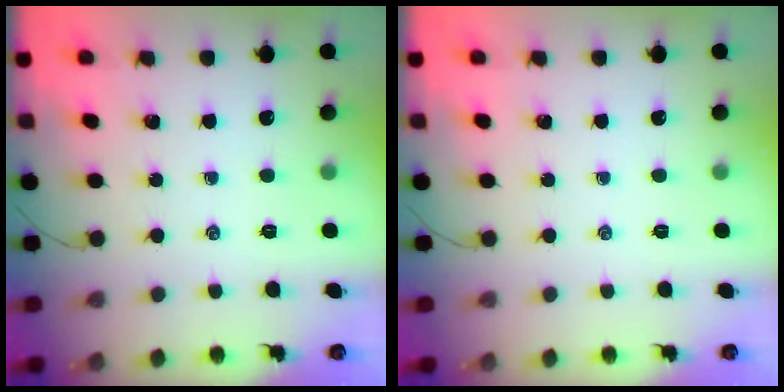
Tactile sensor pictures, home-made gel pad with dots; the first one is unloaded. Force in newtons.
{"total": 0.0}